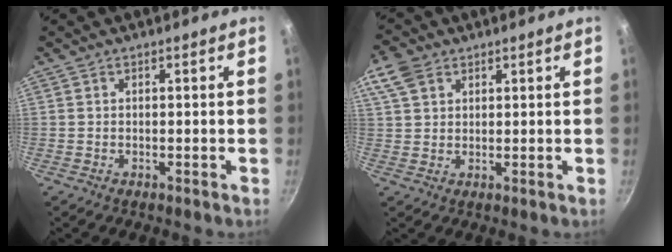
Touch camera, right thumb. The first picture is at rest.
{"total": 6.3, "force": [3.2, 4.4, 3.3], "torque": [-0.056, 0.001, 0.057]}